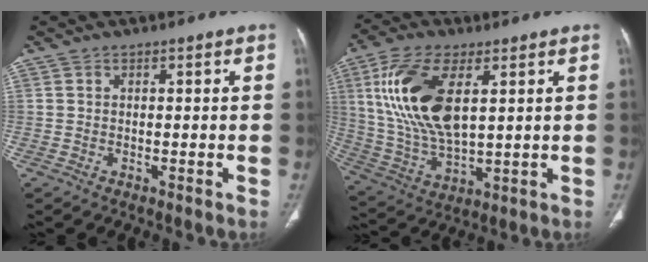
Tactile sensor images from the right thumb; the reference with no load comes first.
{"total": 17.6, "force": [5.0, 8.3, 14.7], "torque": [-0.299, -0.016, 0.103]}